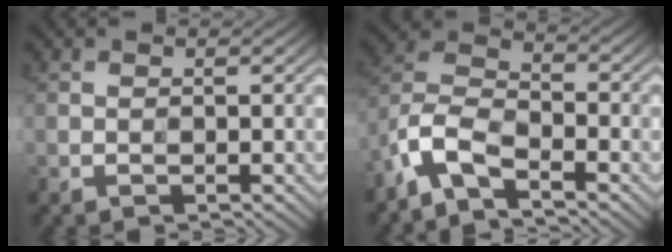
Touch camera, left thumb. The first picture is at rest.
{"total": 6.4, "force": [-4.9, 2.0, 3.6], "torque": [-0.080, 0.002, -0.122]}